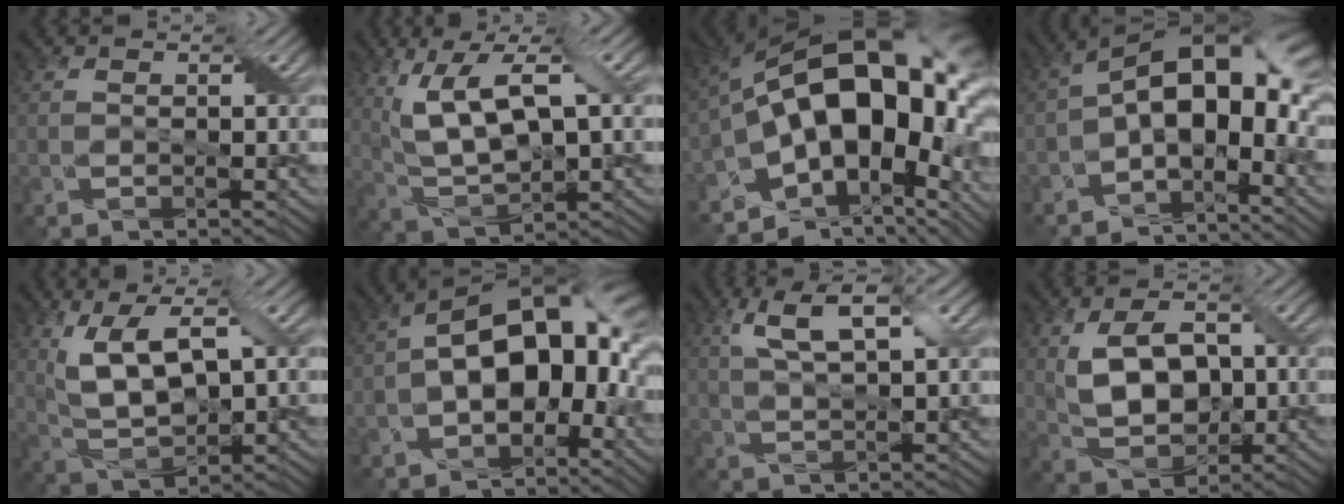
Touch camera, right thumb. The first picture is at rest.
{"total": 10.0, "force": [3.7, 3.5, 8.6], "torque": [-0.183, 0.008, 0.073]}
{"total": 19.5, "force": [-1.5, 12.3, 15.1], "torque": [-0.239, -0.033, -0.008]}
{"total": 14.1, "force": [-2.4, 8.0, 11.3], "torque": [-0.161, 0.003, -0.045]}
{"total": 9.1, "force": [3.3, 3.8, 7.6], "torque": [-0.164, 0.003, 0.062]}
{"total": 14.4, "force": [-1.2, 8.8, 11.4], "torque": [-0.175, 0.002, -0.026]}
{"total": 6.0, "force": [3.1, 1.2, 5.0], "torque": [-0.102, 0.013, 0.054]}
{"total": 8.0, "force": [0.9, 5.0, 6.2], "torque": [-0.124, 0.003, 0.017]}